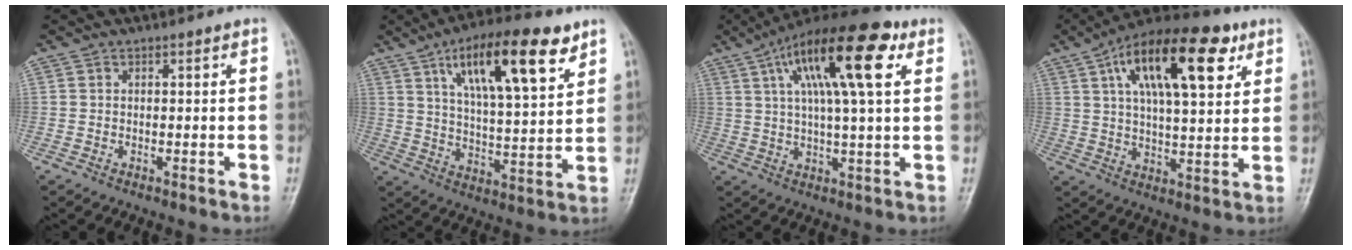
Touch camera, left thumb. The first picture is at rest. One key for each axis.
{"total": 18.0, "fx": 9.4, "fy": 5.6, "fz": 14.3, "tx": -0.209, "ty": -0.031, "tz": 0.155}
{"total": 18.3, "fx": 7.0, "fy": 5.0, "fz": 16.2, "tx": -0.260, "ty": 0.010, "tz": 0.109}
{"total": 19.7, "fx": 8.4, "fy": 7.9, "fz": 16.0, "tx": -0.242, "ty": -0.004, "tz": 0.133}